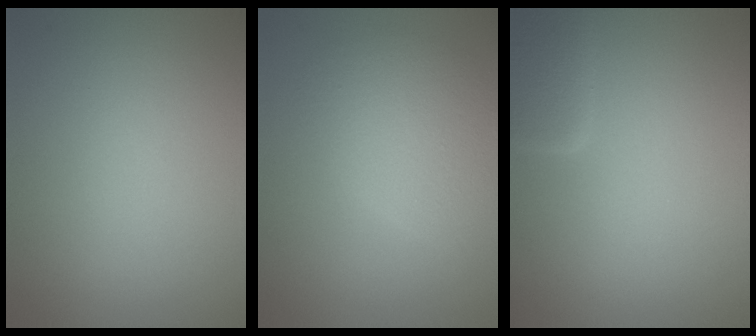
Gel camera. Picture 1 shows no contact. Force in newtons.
{"total": 3.7, "press": 3.7, "slide": 0.1}
{"total": 2.6, "press": 2.6, "slide": 0.2}